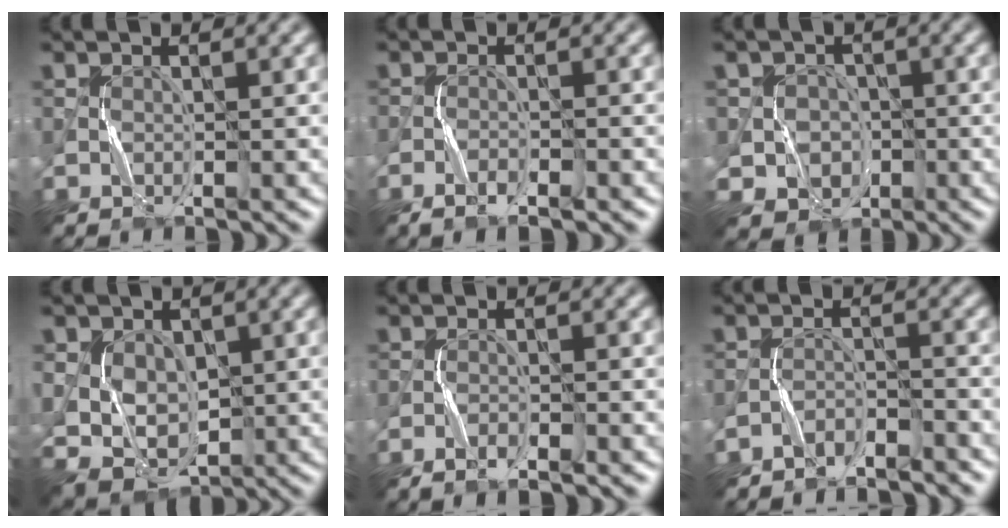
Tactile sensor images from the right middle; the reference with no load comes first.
{"total": 2.7, "force": [-1.9, 0.4, 1.9], "torque": [-0.042, 0.003, -0.034]}
{"total": 4.6, "force": [-1.4, 4.3, 0.6], "torque": [0.000, 0.010, -0.042]}
{"total": 5.9, "force": [0.6, 4.9, 3.2], "torque": [-0.062, 0.000, 0.006]}
{"total": 2.4, "force": [-1.7, 0.3, 1.7], "torque": [-0.037, 0.004, -0.029]}
{"total": 2.2, "force": [-2.2, 0.3, 0.2], "torque": [-0.005, 0.007, -0.045]}